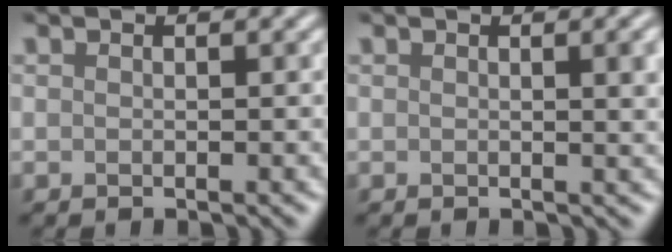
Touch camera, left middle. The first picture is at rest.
{"total": 3.3, "force": [0.5, 1.1, 3.1], "torque": [-0.021, 0.014, 0.009]}